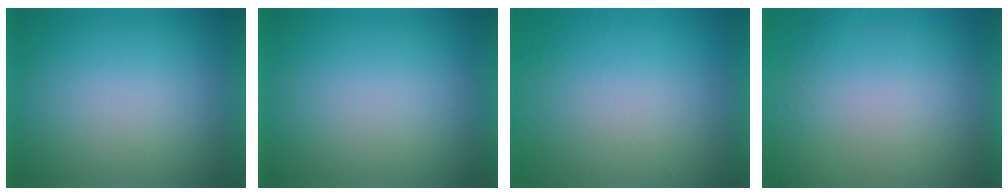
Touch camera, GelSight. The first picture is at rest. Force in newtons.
{"total": 0.0}
{"total": 5.2}
{"total": 6.1}